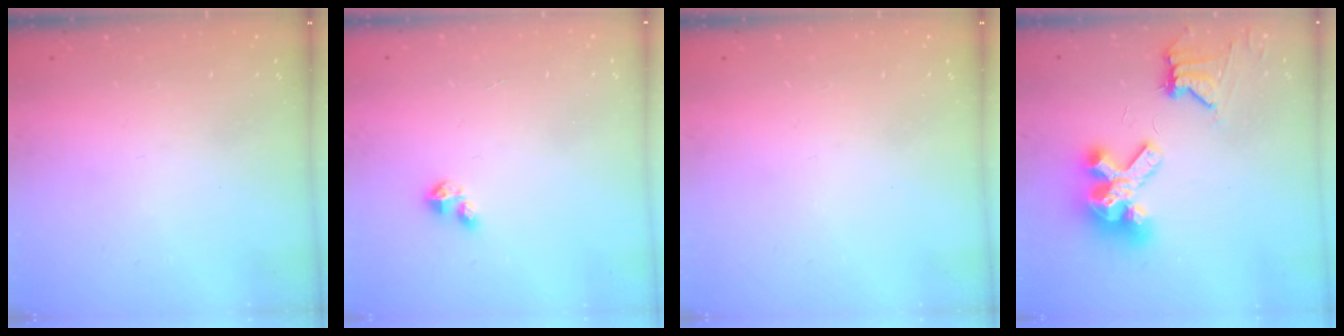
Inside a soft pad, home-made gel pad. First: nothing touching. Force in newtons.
{"total": 2.1, "press": 2.1, "slide": 0.2}
{"total": 0.0}
{"total": 11.8, "press": 11.7, "slide": 1.4}